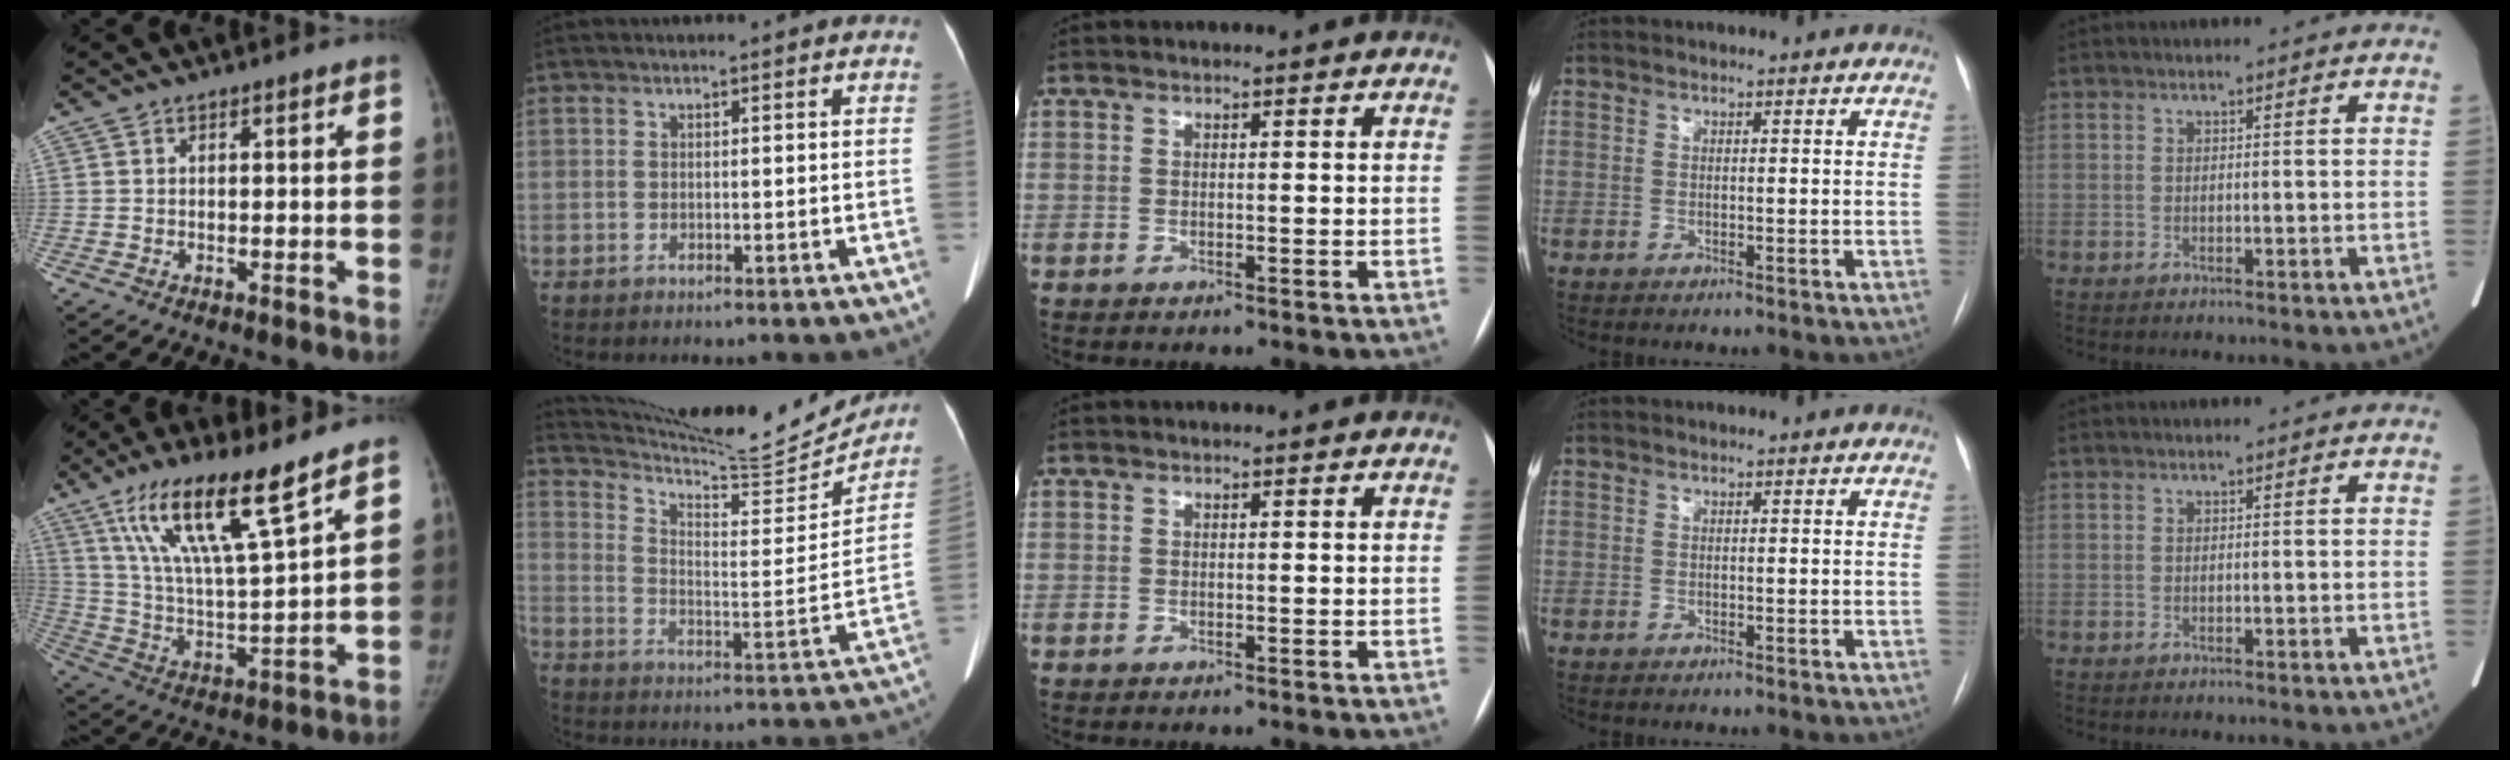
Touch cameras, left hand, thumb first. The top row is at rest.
{"thumb": {"total": 17.4, "force": [11.3, 2.2, 13.0], "torque": [-0.225, -0.058, 0.216]}, "index": {"total": 20.4, "force": [19.7, 1.1, 5.4], "torque": [-0.101, -0.050, 0.285]}}